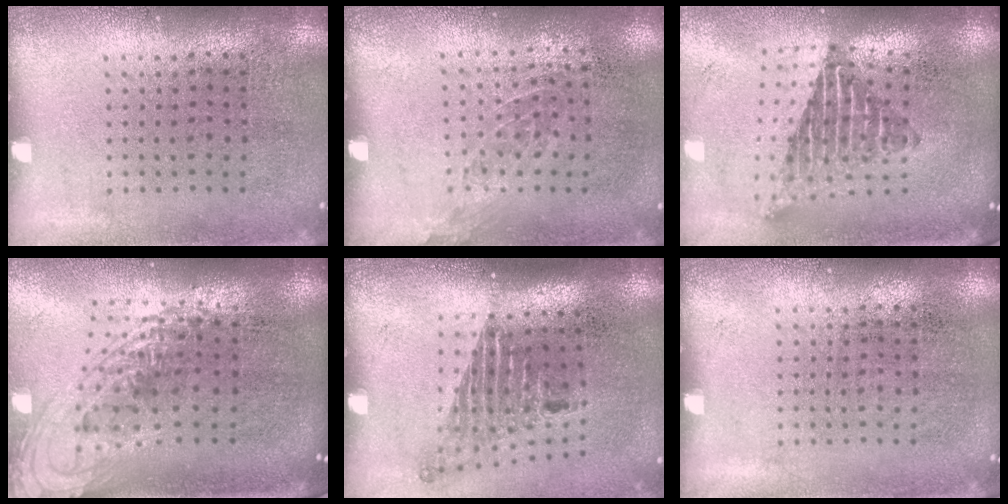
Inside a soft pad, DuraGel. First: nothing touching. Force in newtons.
{"total": 0.9, "press": 0.7, "slide": 0.6}
{"total": 2.1, "press": 1.6, "slide": 1.3}
{"total": 2.0, "press": 1.5, "slide": 1.3}
{"total": 1.7, "press": 1.1, "slide": 1.2}
{"total": 0.0}